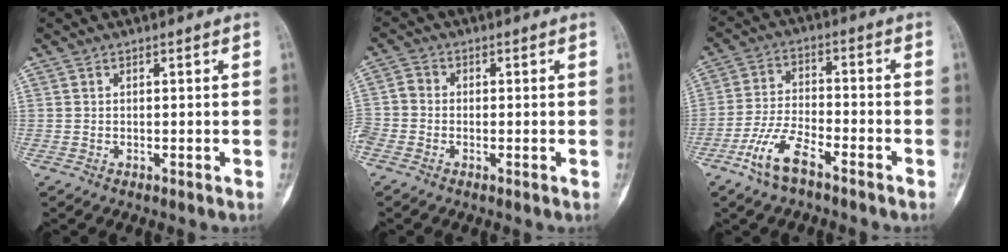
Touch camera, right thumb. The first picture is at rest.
{"total": 4.8, "force": [-1.9, 3.4, 2.9], "torque": [-0.073, 0.013, -0.047]}
{"total": 8.8, "force": [-5.5, 3.0, 6.2], "torque": [-0.131, 0.028, -0.107]}